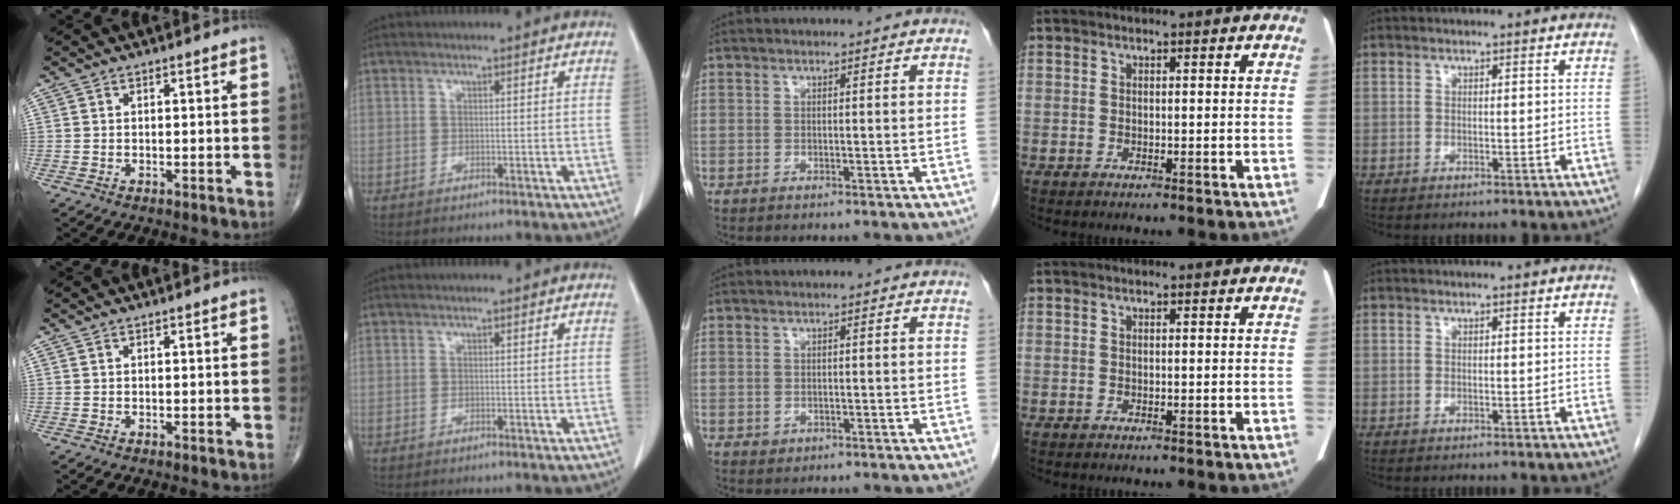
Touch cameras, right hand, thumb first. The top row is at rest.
{"middle": {"total": 0.6, "force": [-0.2, 0.6, 0.2], "torque": [-0.007, -0.001, 0.002]}}